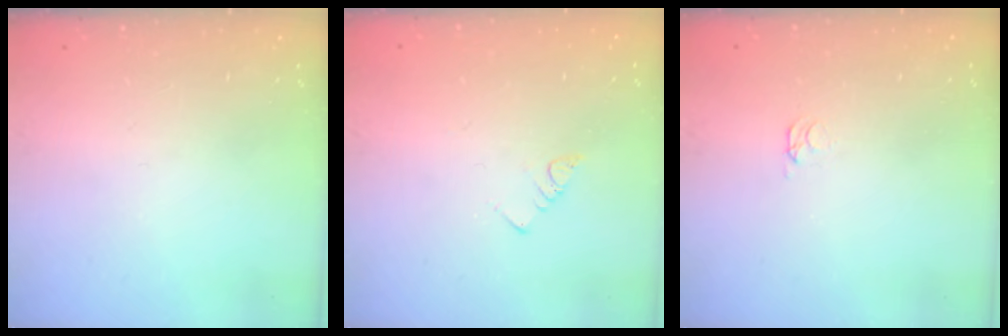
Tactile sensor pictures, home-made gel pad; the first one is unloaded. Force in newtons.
{"total": 3.0, "press": 3.0, "slide": 0.2}
{"total": 1.6, "press": 1.6, "slide": 0.4}